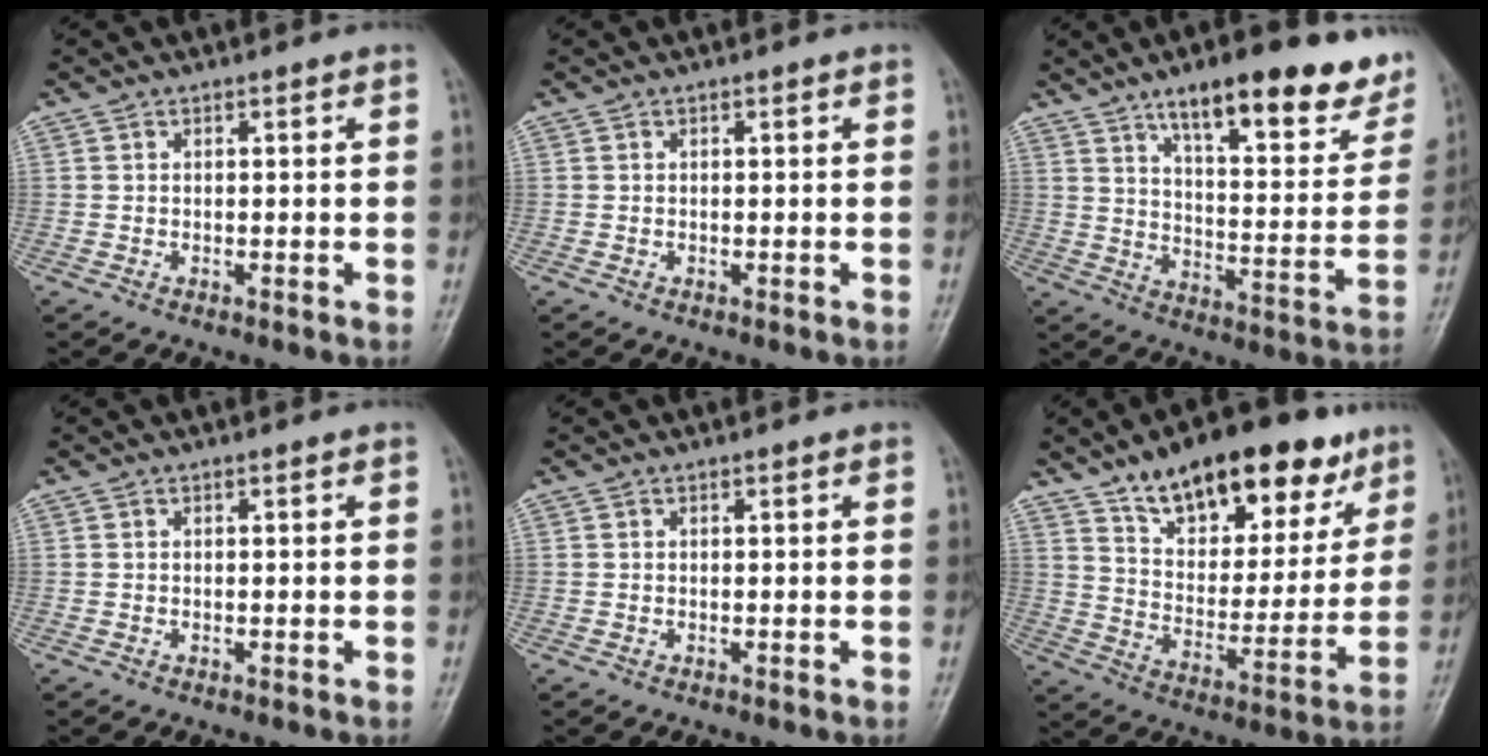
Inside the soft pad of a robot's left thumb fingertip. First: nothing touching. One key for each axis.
{"total": 0.0}
{"total": 20.7, "fx": 13.7, "fy": 6.7, "fz": 14.0, "tx": -0.144, "ty": -0.057, "tz": 0.196}
{"total": 0.0}
{"total": 0.0}
{"total": 23.2, "fx": 14.9, "fy": 10.7, "fz": 14.4, "tx": -0.170, "ty": -0.047, "tz": 0.236}